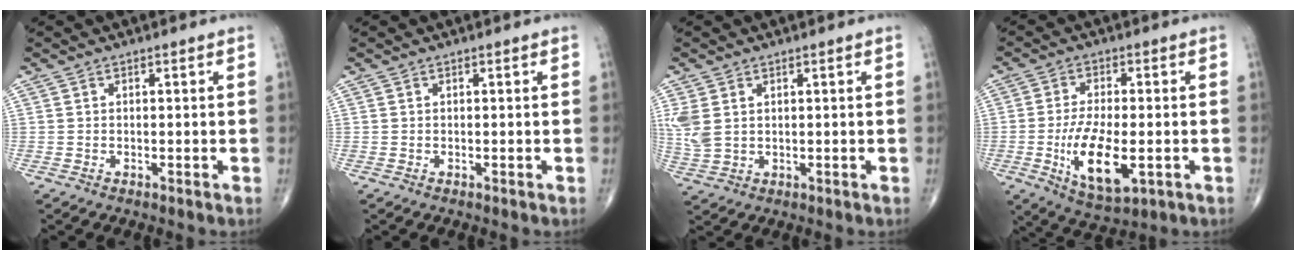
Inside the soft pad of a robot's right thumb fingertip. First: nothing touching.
{"total": 0.0}
{"total": 5.3, "force": [1.3, 3.6, 3.6], "torque": [-0.096, 0.002, 0.036]}
{"total": 12.5, "force": [-2.9, 5.4, 10.9], "torque": [-0.194, -0.009, -0.042]}